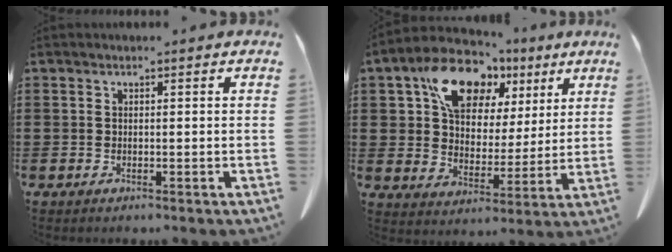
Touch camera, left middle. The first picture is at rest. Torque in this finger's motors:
{"motor_torque": [2.14, 0.00, 0.84, 0.21]}